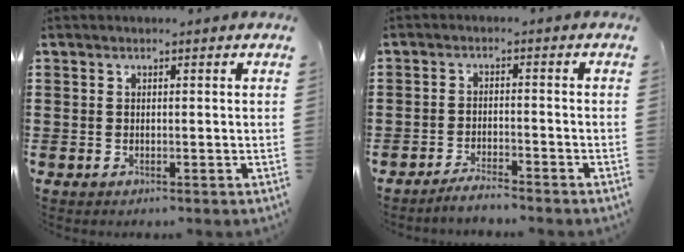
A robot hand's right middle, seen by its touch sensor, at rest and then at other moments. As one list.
[{"total": 2.5, "force": [-2.5, 0.0, 0.7], "torque": [-0.015, 0.002, -0.048]}]